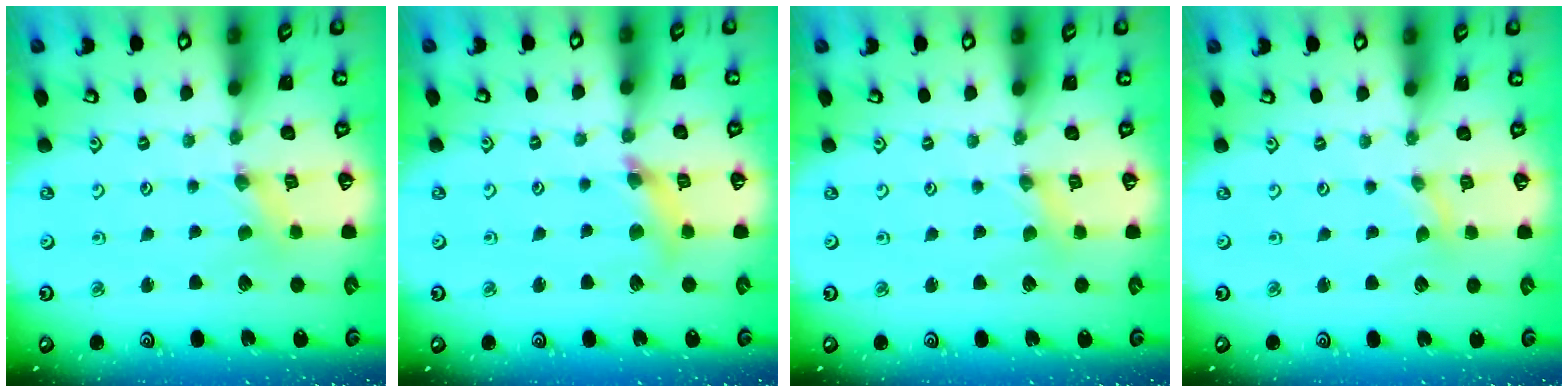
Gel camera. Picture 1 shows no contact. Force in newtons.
{"total": 8.9, "press": 8.8, "slide": 1.1}
{"total": 0.0}
{"total": 0.0}